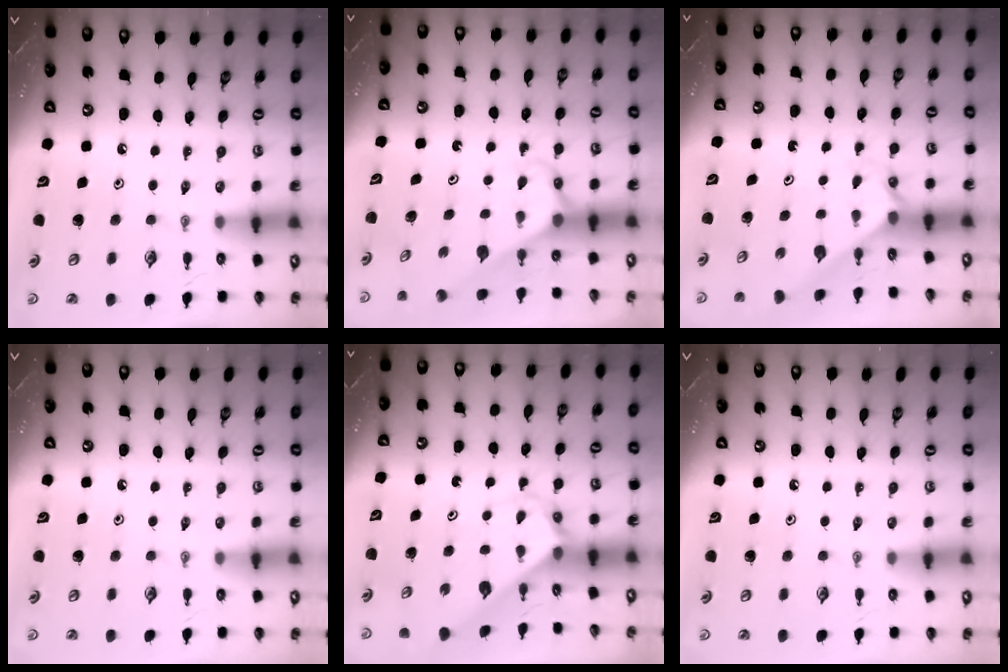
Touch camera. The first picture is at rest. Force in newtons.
{"total": 3.0, "press": 3.0, "slide": 0.2}
{"total": 2.1, "press": 2.1, "slide": 0.2}
{"total": 0.0}
{"total": 2.7, "press": 2.7, "slide": 0.1}
{"total": 0.0}